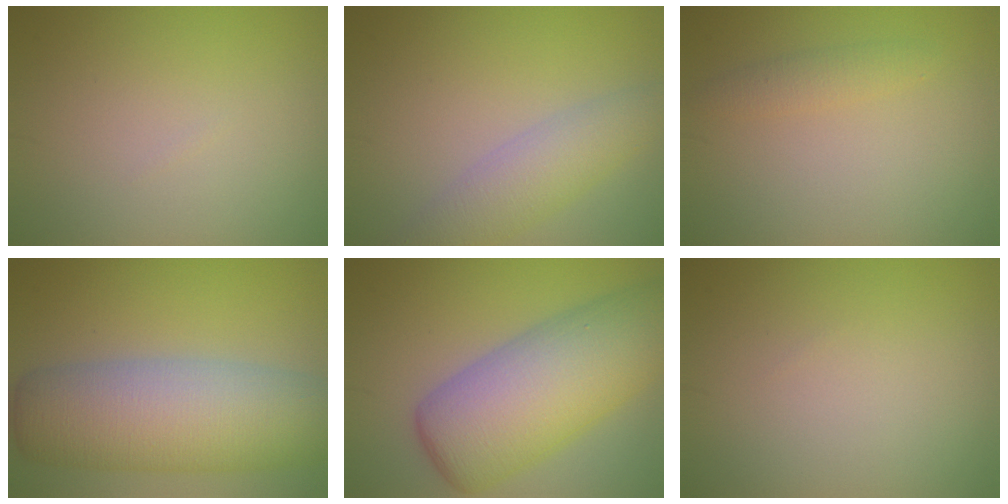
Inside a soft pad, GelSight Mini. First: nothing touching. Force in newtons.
{"total": 4.1, "press": 4.1, "slide": 0.0}
{"total": 1.4, "press": 1.4, "slide": 0.1}
{"total": 11.3, "press": 11.3, "slide": 0.2}
{"total": 10.3, "press": 10.3, "slide": 0.4}
{"total": 0.0}